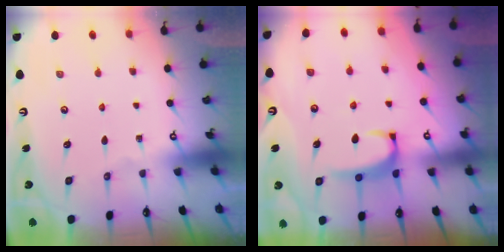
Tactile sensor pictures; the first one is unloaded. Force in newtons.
{"total": 2.2, "press": 2.1, "slide": 0.6}